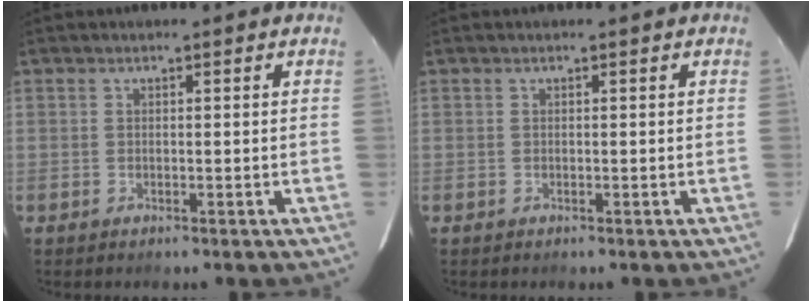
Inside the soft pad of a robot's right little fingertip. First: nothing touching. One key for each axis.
{"total": 0.0}